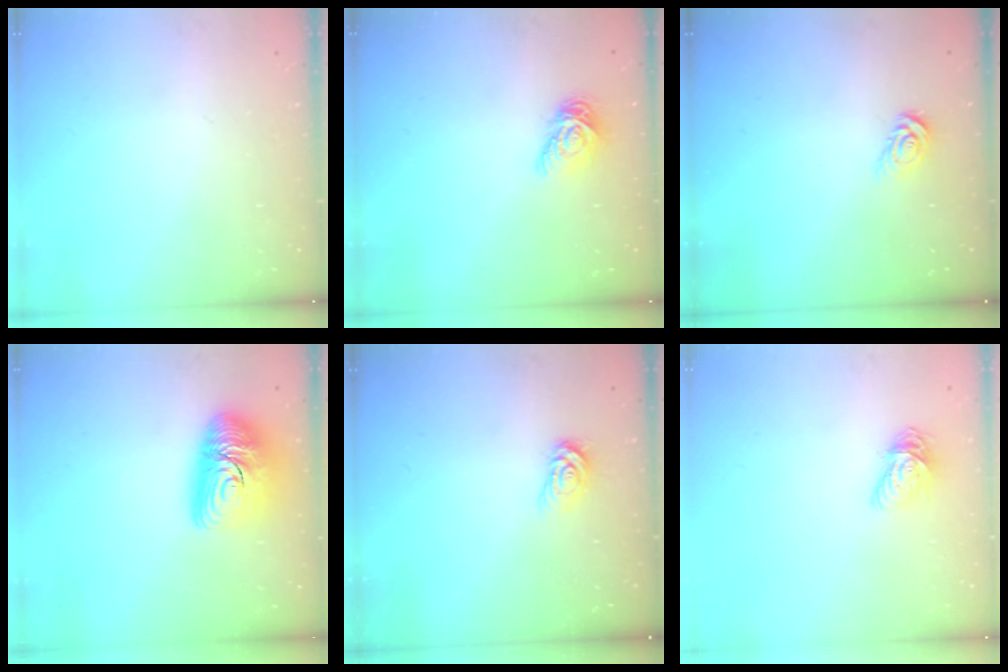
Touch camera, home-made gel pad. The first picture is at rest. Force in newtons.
{"total": 8.4, "press": 8.4, "slide": 0.8}
{"total": 3.8, "press": 3.7, "slide": 0.4}
{"total": 14.1, "press": 14.1, "slide": 1.2}
{"total": 3.5, "press": 3.5, "slide": 0.4}
{"total": 8.4, "press": 8.4, "slide": 0.3}